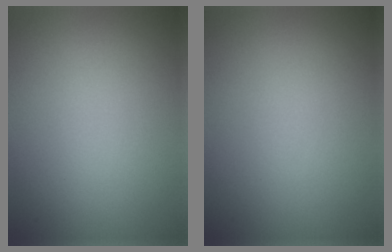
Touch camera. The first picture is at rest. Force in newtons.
{"total": 0.0}